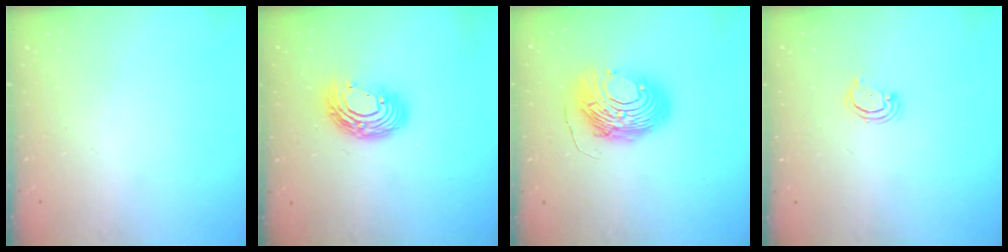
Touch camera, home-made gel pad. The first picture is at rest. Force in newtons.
{"total": 12.8, "press": 12.8, "slide": 1.1}
{"total": 12.6, "press": 12.6, "slide": 1.3}
{"total": 2.8, "press": 2.8, "slide": 0.2}